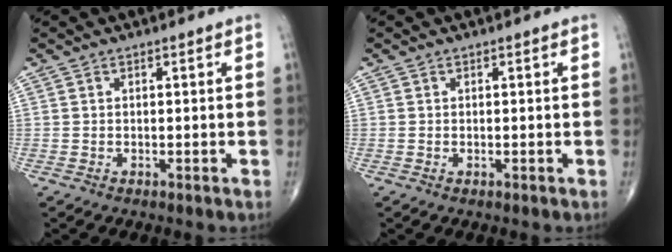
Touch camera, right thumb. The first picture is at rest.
{"total": 0.0}